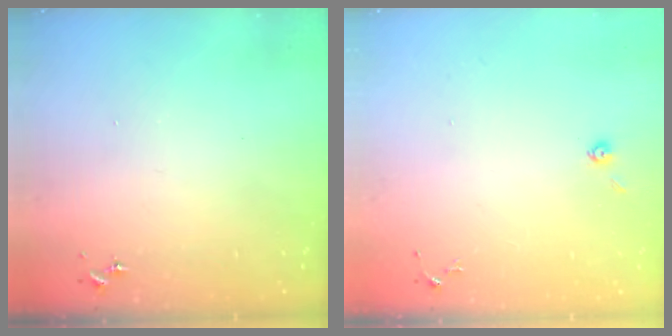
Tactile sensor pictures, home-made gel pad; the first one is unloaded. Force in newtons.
{"total": 3.9, "press": 3.8, "slide": 0.9}